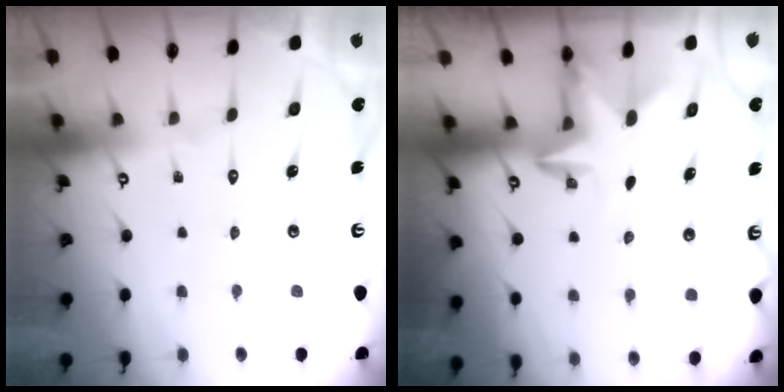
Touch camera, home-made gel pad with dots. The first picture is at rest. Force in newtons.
{"total": 2.8, "press": 2.8, "slide": 0.7}